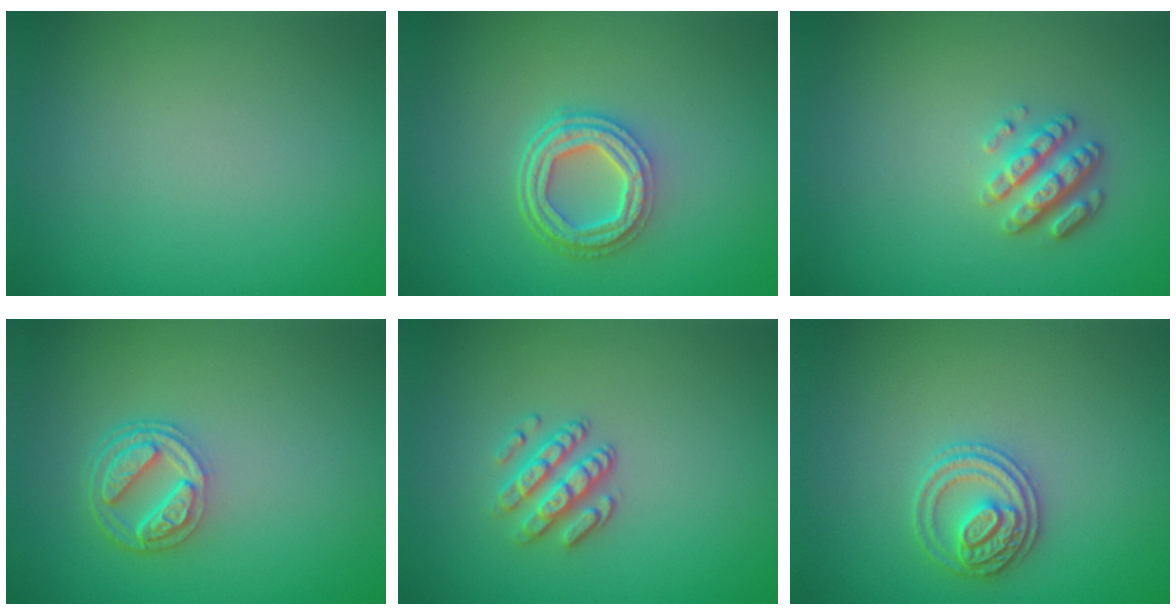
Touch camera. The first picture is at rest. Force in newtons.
{"total": 4.3, "press": 3.4, "slide": 2.7}
{"total": 2.8, "press": 2.5, "slide": 1.0}
{"total": 3.8, "press": 2.8, "slide": 2.5}
{"total": 2.7, "press": 2.4, "slide": 1.2}
{"total": 2.7, "press": 2.7, "slide": 0.6}